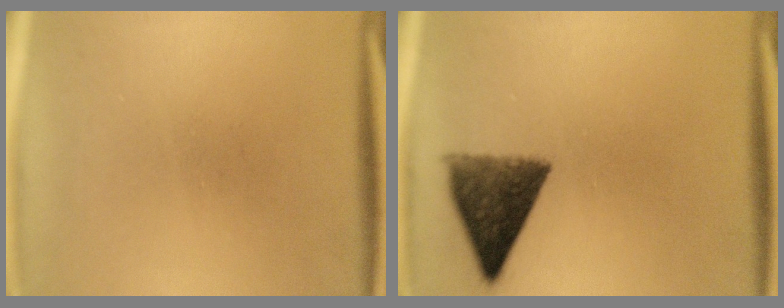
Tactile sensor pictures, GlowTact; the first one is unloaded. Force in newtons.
{"total": 9.2}